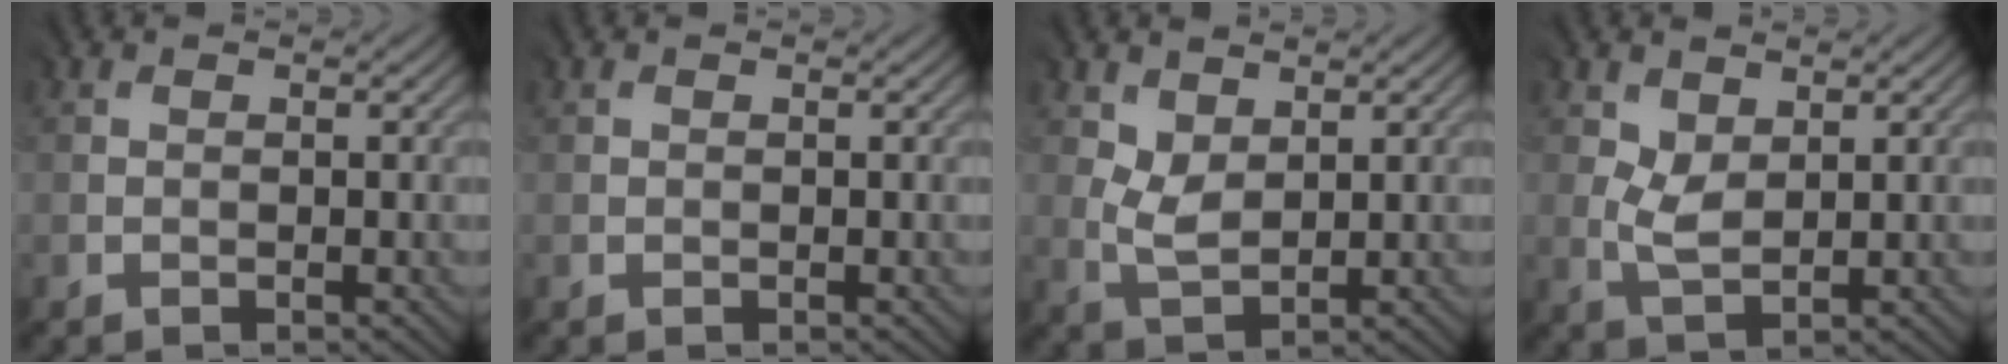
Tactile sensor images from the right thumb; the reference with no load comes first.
{"total": 0.0}
{"total": 3.3, "force": [1.6, 2.0, 2.0], "torque": [-0.054, -0.004, 0.038]}
{"total": 3.0, "force": [1.3, 1.9, 1.9], "torque": [-0.051, -0.003, 0.031]}